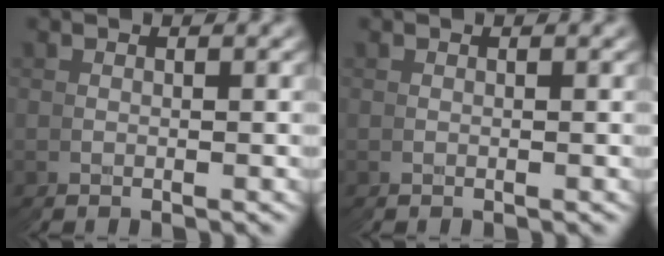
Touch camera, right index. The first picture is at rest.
{"total": 0.0}